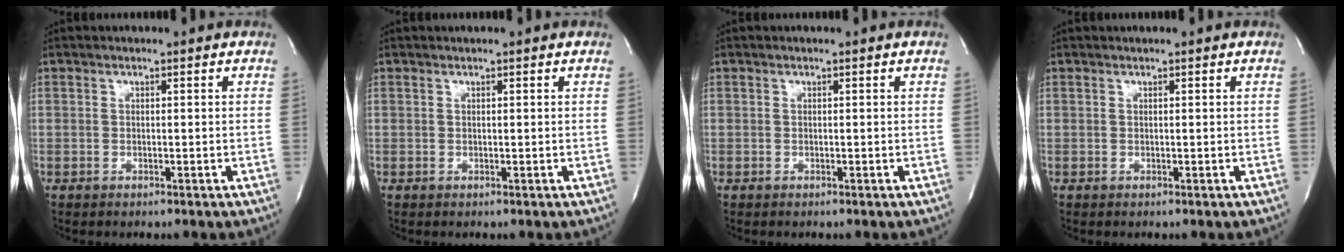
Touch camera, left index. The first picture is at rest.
{"total": 0.0}
{"total": 0.0}
{"total": 0.0}